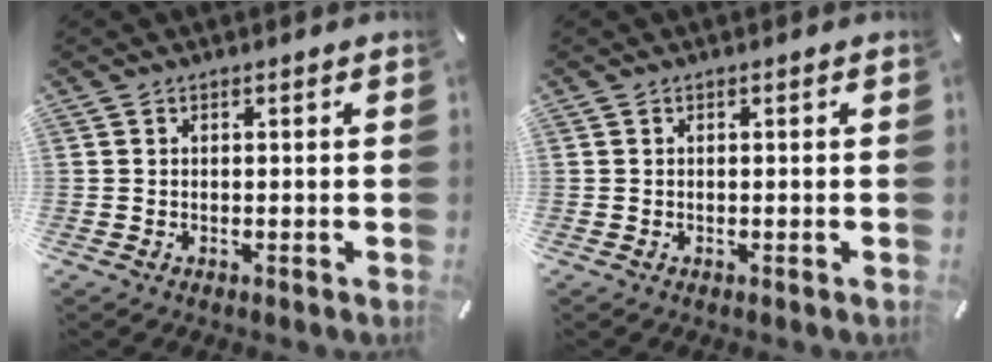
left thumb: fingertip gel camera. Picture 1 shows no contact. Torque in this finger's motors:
{"motor_torque": [0.00, 0.00, -0.04, 0.02, 0.00]}